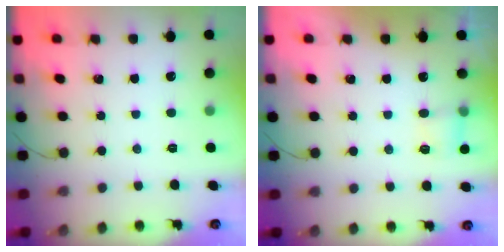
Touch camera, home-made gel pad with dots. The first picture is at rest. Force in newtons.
{"total": 4.6, "press": 4.4, "slide": 1.2}